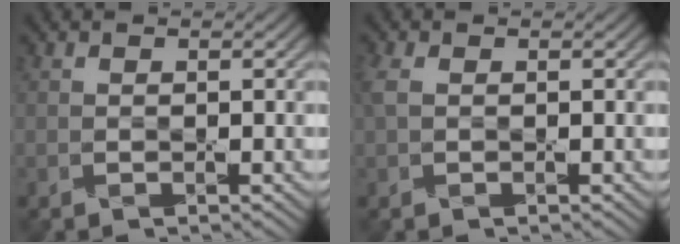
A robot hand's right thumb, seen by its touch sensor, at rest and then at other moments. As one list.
[{"total": 1.8, "force": [0.4, 1.0, 1.4], "torque": [-0.042, 0.008, 0.005]}]